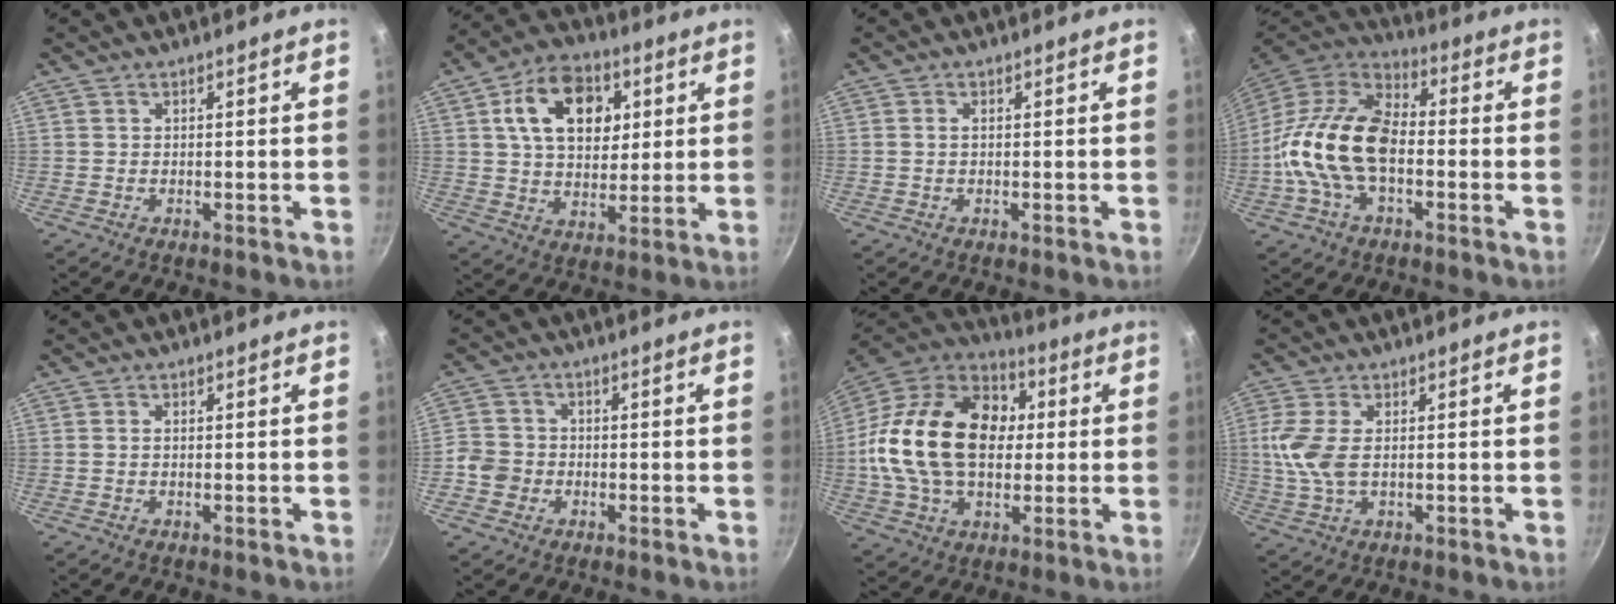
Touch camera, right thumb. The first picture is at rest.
{"total": 15.8, "force": [4.8, 10.7, 10.5], "torque": [-0.134, -0.001, 0.072]}
{"total": 0.9, "force": [0.0, 0.5, 0.8], "torque": [-0.017, 0.003, 0.000]}
{"total": 19.1, "force": [-2.4, 11.3, 15.1], "torque": [-0.266, 0.035, -0.060]}
{"total": 0.7, "force": [0.0, 0.4, 0.6], "torque": [-0.012, 0.003, 0.000]}
{"total": 5.0, "force": [-1.5, 4.5, 1.4], "torque": [-0.008, 0.017, -0.038]}
{"total": 26.0, "force": [2.0, 17.7, 18.9], "torque": [-0.318, 0.031, 0.026]}
{"total": 7.7, "force": [0.6, 4.3, 6.4], "torque": [-0.139, 0.001, 0.010]}